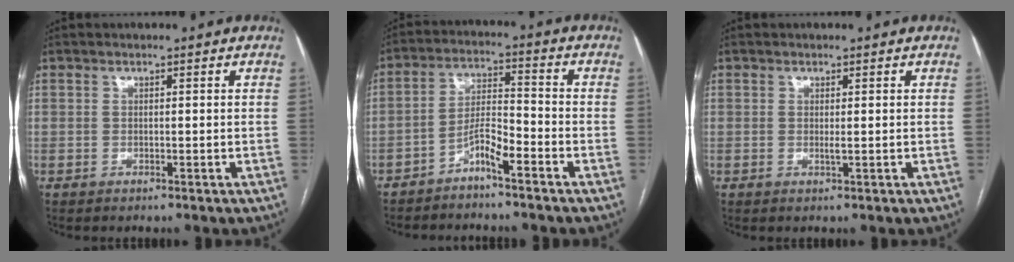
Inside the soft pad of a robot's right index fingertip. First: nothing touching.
{"total": 5.3, "force": [-3.8, 0.5, 3.7], "torque": [-0.071, 0.008, -0.072]}
{"total": 0.5, "force": [0.1, 0.0, 0.5], "torque": [-0.010, -0.001, 0.001]}